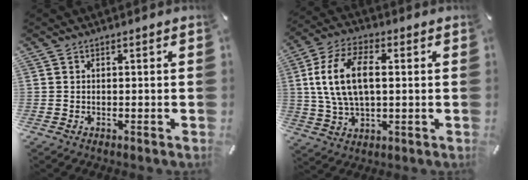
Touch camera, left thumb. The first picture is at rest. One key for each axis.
{"total": 12.7, "fx": 2.2, "fy": 7.1, "fz": 10.3, "tx": -0.234, "ty": 0.004, "tz": 0.036}